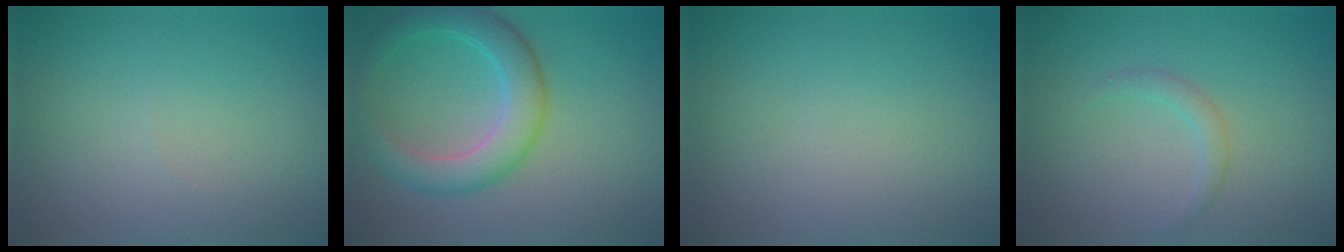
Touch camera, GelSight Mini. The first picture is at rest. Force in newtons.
{"total": 4.9, "press": 4.9, "slide": 0.1}
{"total": 0.0}
{"total": 1.1, "press": 1.1, "slide": 0.1}